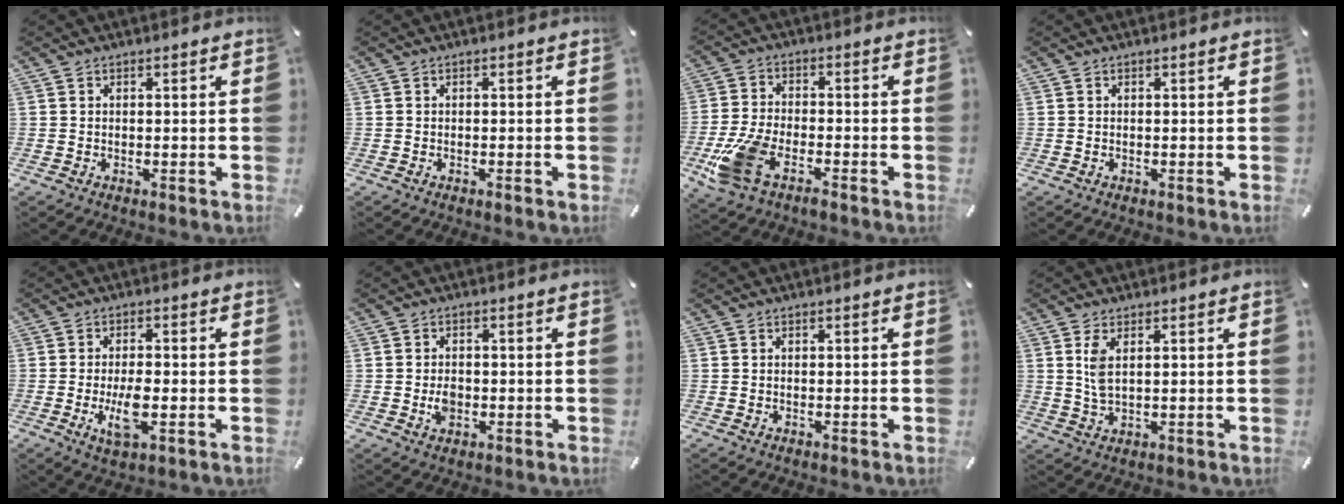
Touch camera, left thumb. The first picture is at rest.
{"total": 0.7, "force": [-0.4, 0.1, 0.6], "torque": [-0.009, -0.002, -0.006]}
{"total": 10.6, "force": [-5.9, 4.9, 7.3], "torque": [-0.169, 0.010, -0.114]}
{"total": 0.0}
{"total": 6.9, "force": [-1.5, 2.4, 6.3], "torque": [-0.137, -0.011, -0.028]}
{"total": 3.4, "force": [-0.8, 2.4, 2.2], "torque": [-0.054, -0.001, -0.017]}
{"total": 0.0}
{"total": 4.5, "force": [1.3, 1.7, 3.9], "torque": [-0.090, 0.002, 0.020]}